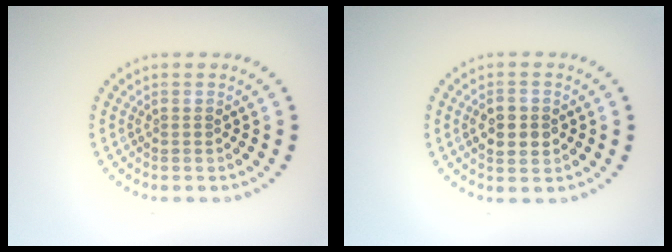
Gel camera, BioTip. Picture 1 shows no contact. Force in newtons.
{"total": 2.7, "press": 2.7, "slide": 0.1}